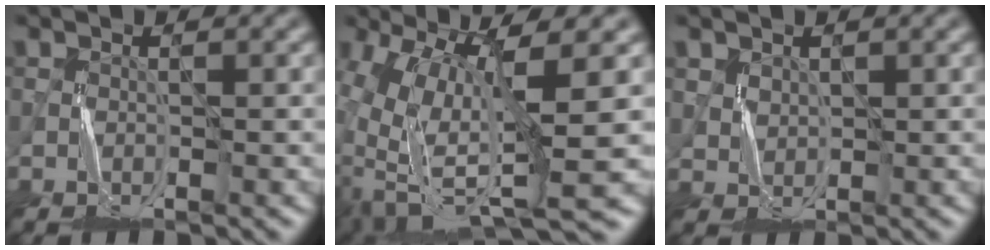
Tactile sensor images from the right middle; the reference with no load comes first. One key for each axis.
{"total": 10.9, "fx": -2.4, "fy": 3.3, "fz": 10.1, "tx": -0.203, "ty": -0.010, "tz": -0.032}
{"total": 1.4, "fx": 0.9, "fy": 1.0, "fz": 0.1, "tx": -0.008, "ty": 0.000, "tz": 0.024}